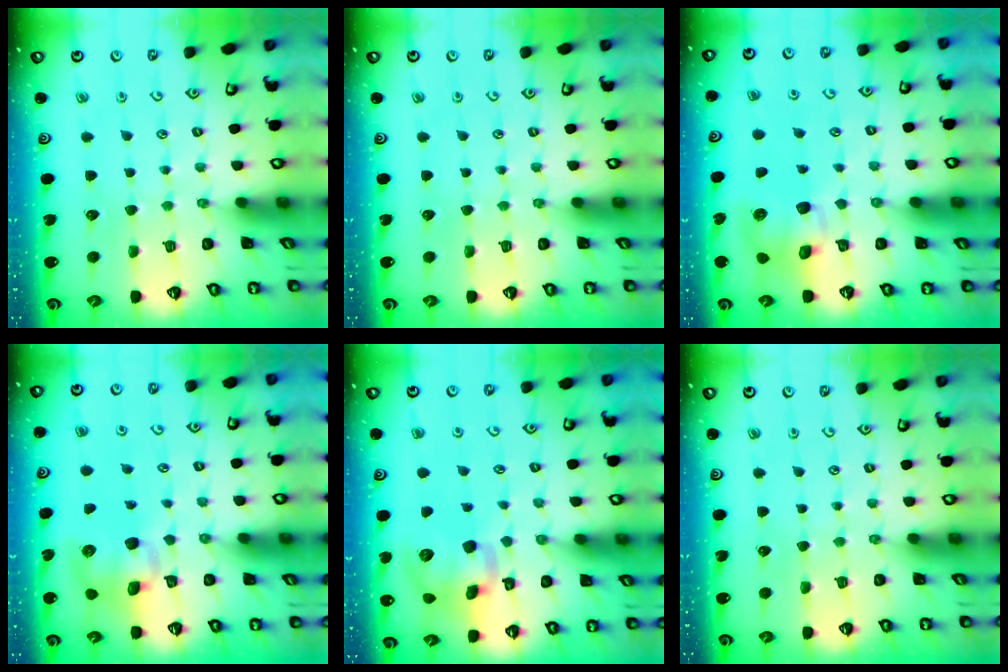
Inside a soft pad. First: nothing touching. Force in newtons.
{"total": 0.0}
{"total": 9.2, "press": 9.1, "slide": 1.2}
{"total": 9.6, "press": 9.5, "slide": 1.5}
{"total": 11.5, "press": 11.4, "slide": 2.0}
{"total": 0.0}